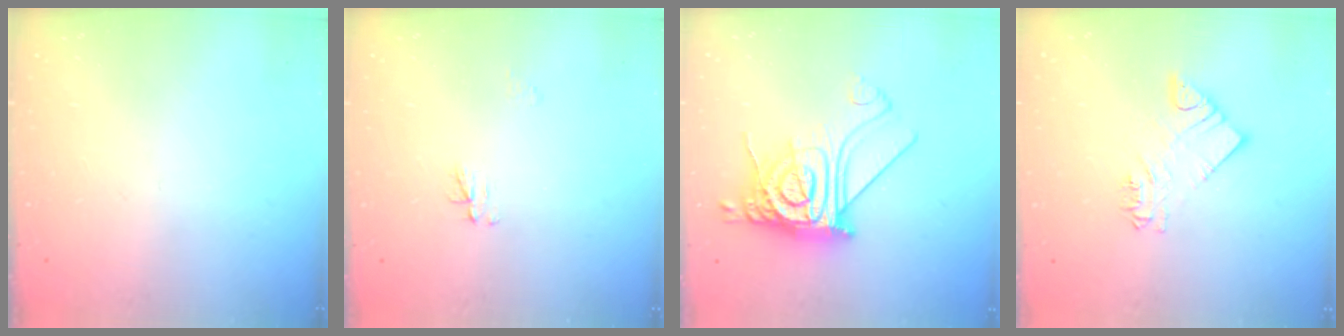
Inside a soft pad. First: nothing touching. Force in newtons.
{"total": 3.0, "press": 3.0, "slide": 0.4}
{"total": 20.3, "press": 20.2, "slide": 2.3}
{"total": 4.0, "press": 4.0, "slide": 0.2}